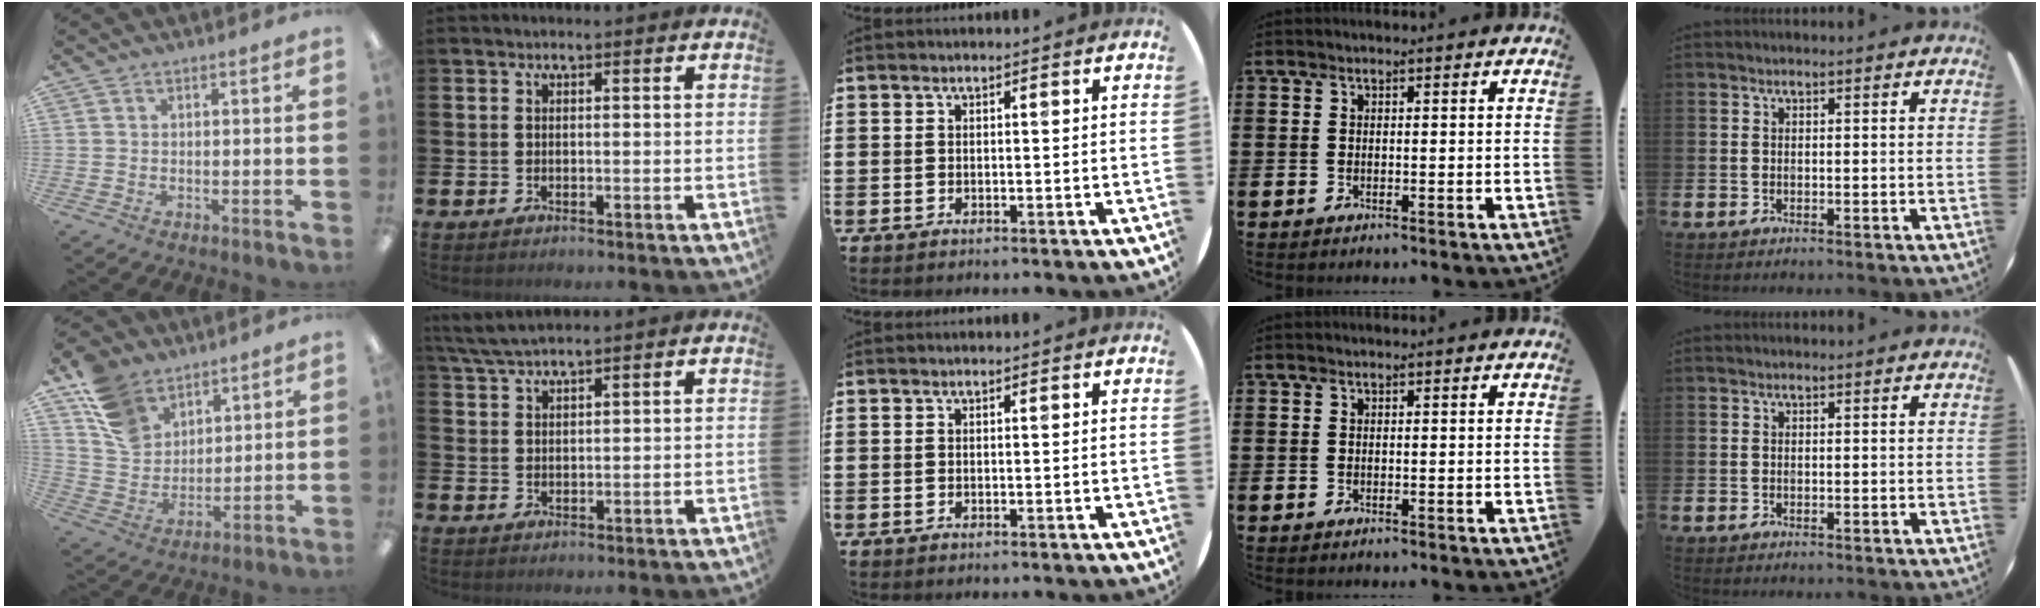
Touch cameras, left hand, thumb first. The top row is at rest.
{"thumb": {"total": 12.9, "force": [8.4, 8.9, 4.2], "torque": [-0.090, -0.038, 0.169]}, "index": {"total": 4.1, "force": [3.8, 0.4, 1.5], "torque": [-0.040, -0.008, 0.071]}}